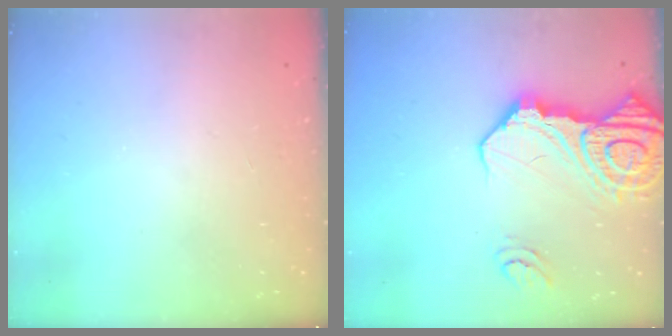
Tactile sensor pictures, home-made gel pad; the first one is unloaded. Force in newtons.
{"total": 22.2, "press": 22.0, "slide": 2.6}